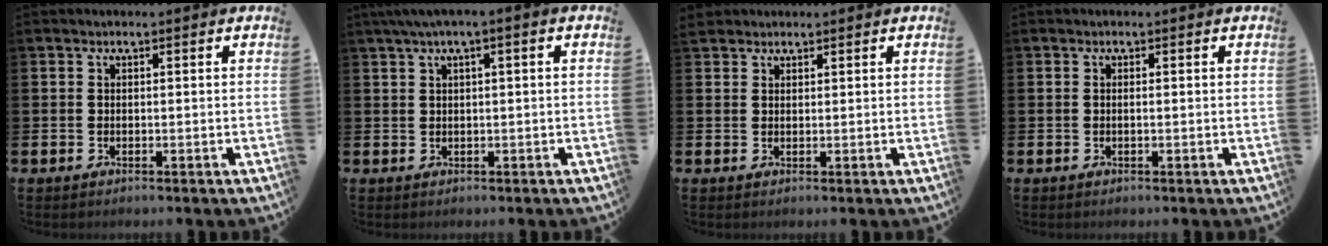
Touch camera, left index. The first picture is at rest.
{"total": 2.0, "force": [0.7, 0.0, 1.8], "torque": [-0.042, 0.004, 0.013]}
{"total": 1.9, "force": [1.7, 0.7, 0.0], "torque": [0.002, 0.000, 0.032]}
{"total": 0.0}